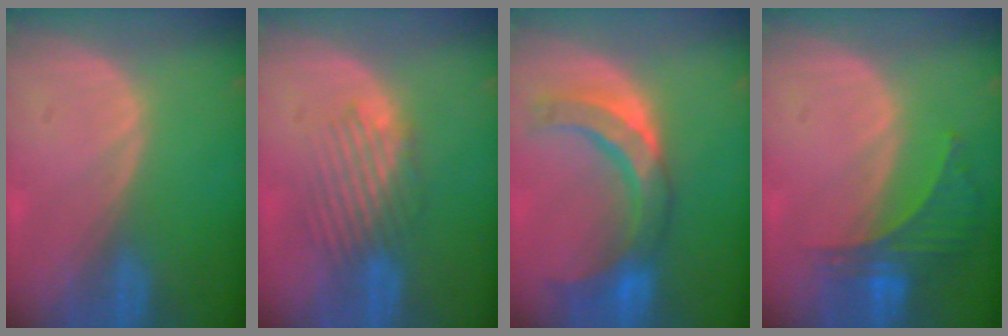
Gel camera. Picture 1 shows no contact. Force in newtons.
{"total": 5.1, "press": 4.7, "slide": 1.8}
{"total": 9.0, "press": 8.8, "slide": 1.8}
{"total": 6.2, "press": 5.8, "slide": 2.2}